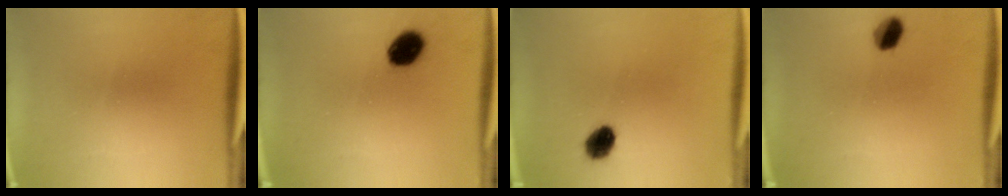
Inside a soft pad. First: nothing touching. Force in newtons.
{"total": 7.5}
{"total": 5.3}
{"total": 4.6}